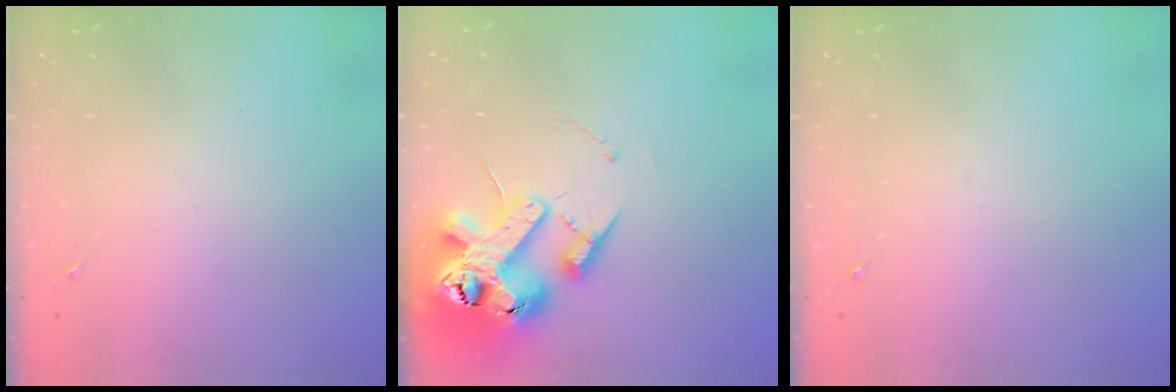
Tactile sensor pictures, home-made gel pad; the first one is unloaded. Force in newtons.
{"total": 18.8, "press": 18.6, "slide": 2.9}
{"total": 0.0}